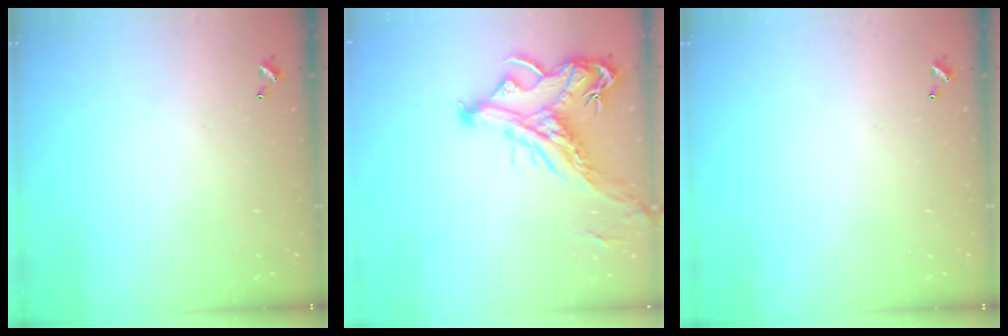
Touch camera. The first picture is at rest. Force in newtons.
{"total": 3.5, "press": 3.3, "slide": 1.3}
{"total": 0.0}